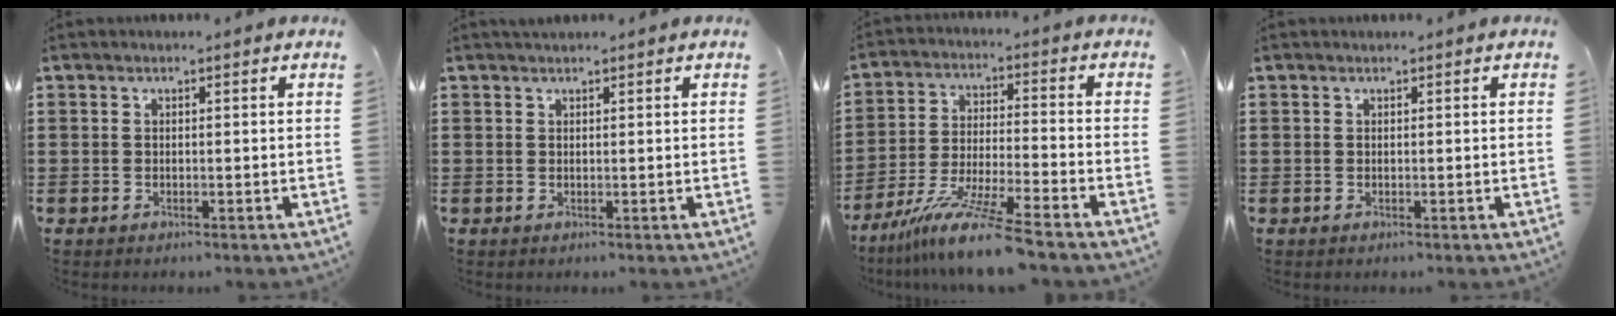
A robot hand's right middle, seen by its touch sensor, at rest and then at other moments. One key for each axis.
{"total": 0.8, "fx": 0.8, "fy": 0.1, "fz": 0.0, "tx": -0.003, "ty": -0.001, "tz": 0.016}
{"total": 10.2, "fx": -8.5, "fy": -1.0, "fz": 5.6, "tx": -0.113, "ty": -0.013, "tz": -0.167}
{"total": 0.0}